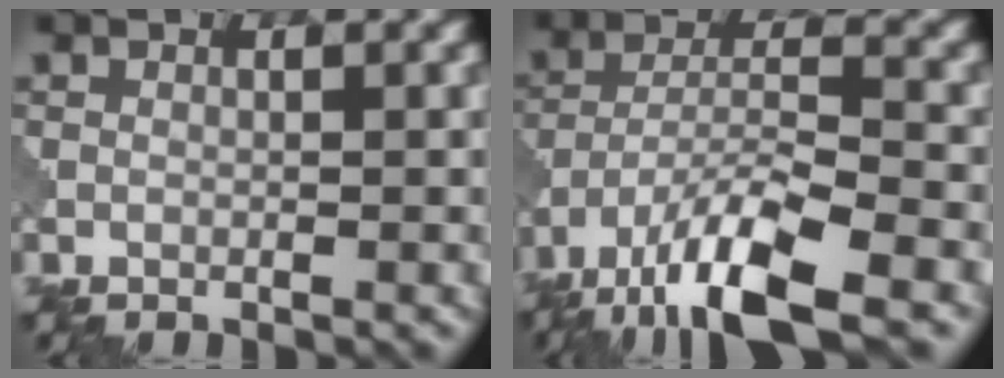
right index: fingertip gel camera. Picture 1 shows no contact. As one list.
[{"total": 10.8, "force": [-7.1, 3.0, 7.5], "torque": [-0.135, -0.003, -0.140]}]